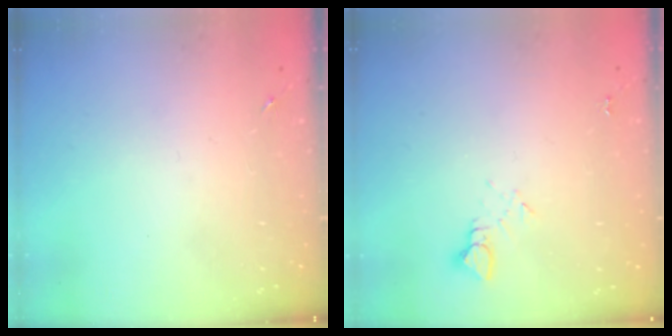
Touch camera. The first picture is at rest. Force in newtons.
{"total": 4.2, "press": 4.2, "slide": 0.4}